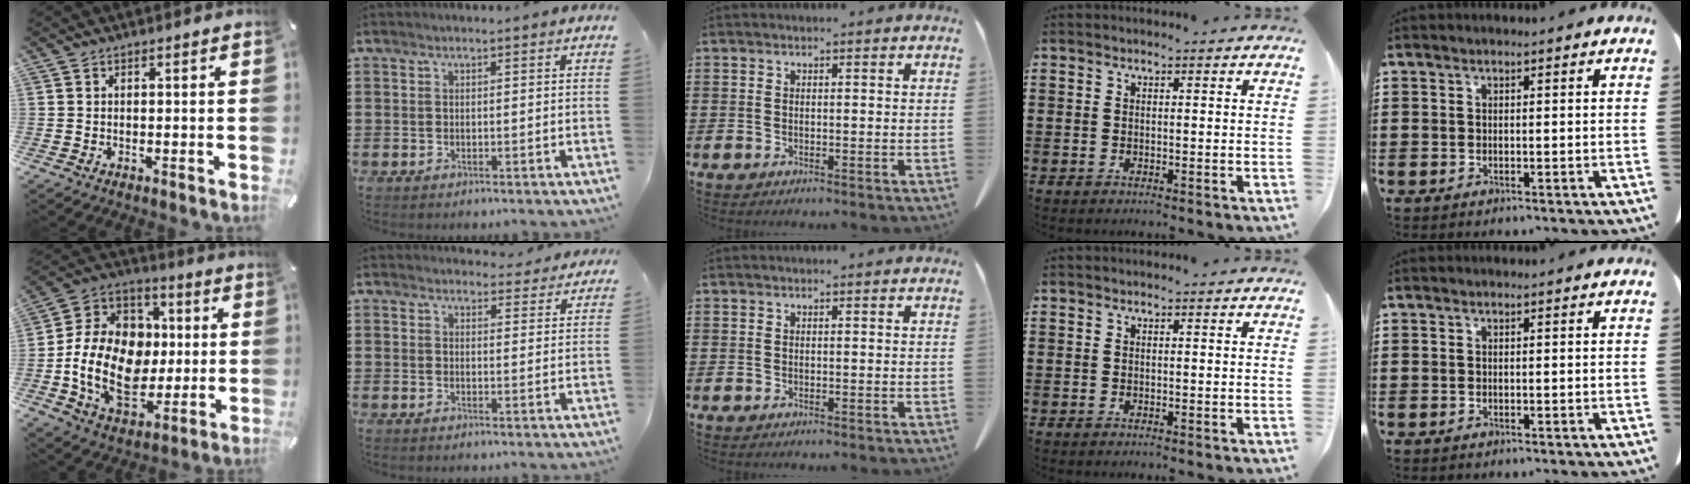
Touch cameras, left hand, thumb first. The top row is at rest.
{"thumb": {"total": 19.8, "force": [-2.3, 15.4, 12.2], "torque": [-0.254, 0.010, -0.035]}, "index": {"total": 3.3, "force": [3.1, 0.8, 0.6], "torque": [-0.013, -0.013, 0.056]}}